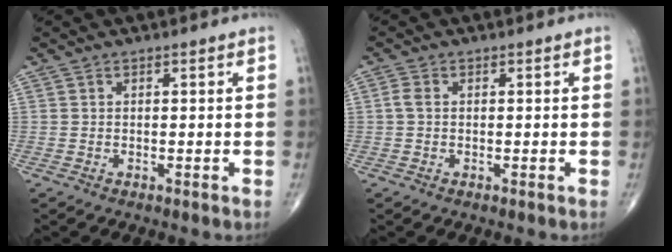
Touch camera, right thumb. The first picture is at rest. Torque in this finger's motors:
{"motor_torque": [-0.14, 0.07, 0.03, -0.01, 0.04]}